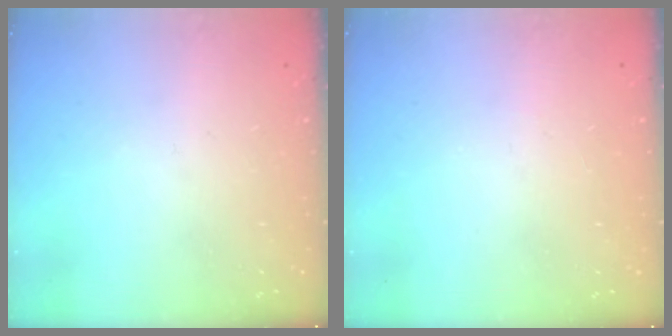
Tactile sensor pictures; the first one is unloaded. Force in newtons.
{"total": 0.0}